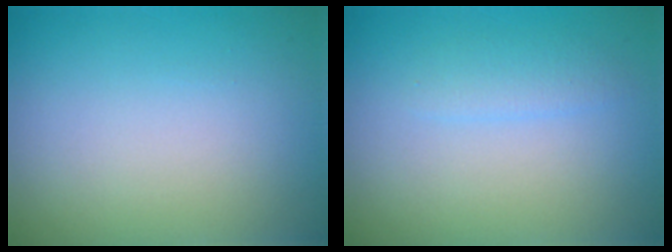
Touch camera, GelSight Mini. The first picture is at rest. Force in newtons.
{"total": 1.5, "press": 1.5, "slide": 0.0}